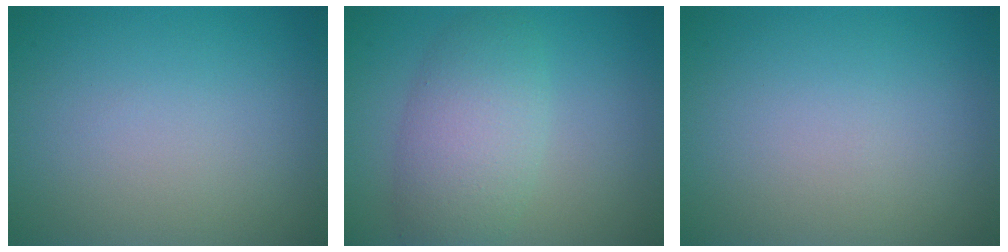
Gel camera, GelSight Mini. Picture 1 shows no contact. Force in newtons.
{"total": 5.1, "press": 5.1, "slide": 0.2}
{"total": 0.0}